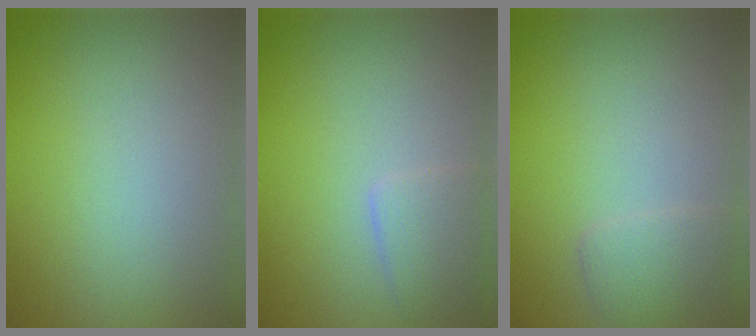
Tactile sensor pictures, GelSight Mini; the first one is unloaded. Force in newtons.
{"total": 2.1, "press": 2.1, "slide": 0.1}
{"total": 1.7, "press": 1.7, "slide": 0.1}